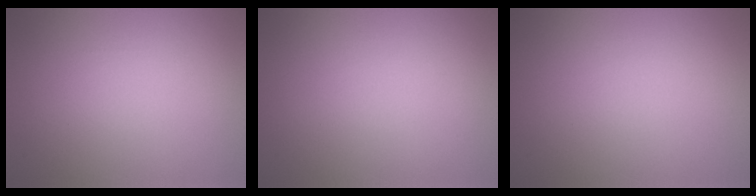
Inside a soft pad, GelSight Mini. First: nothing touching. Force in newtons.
{"total": 0.0}
{"total": 0.0}